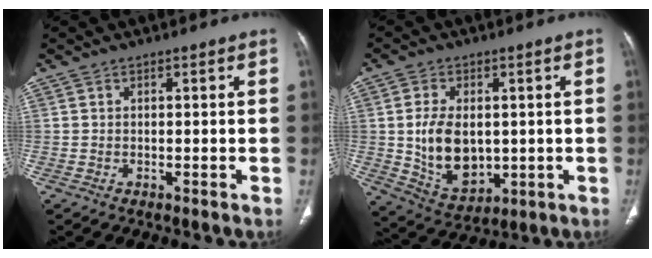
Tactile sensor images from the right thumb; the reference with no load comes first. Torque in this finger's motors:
{"motor_torque": [-0.22, 1.07, 0.63, 0.94, 0.29]}